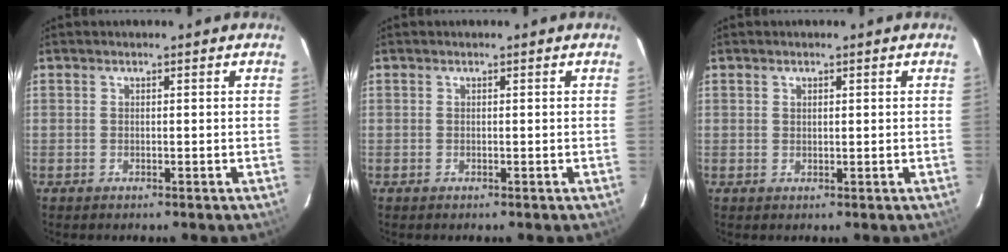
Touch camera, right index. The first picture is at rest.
{"total": 0.0}
{"total": 0.8, "force": [0.5, 0.5, 0.4], "torque": [-0.006, 0.003, 0.009]}